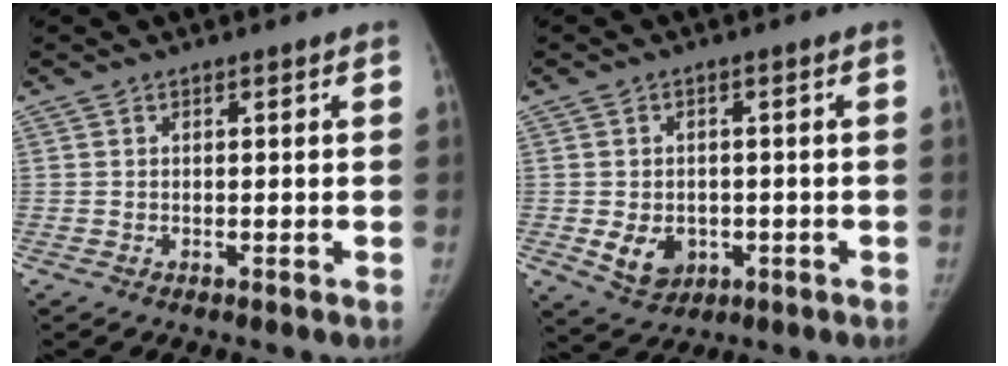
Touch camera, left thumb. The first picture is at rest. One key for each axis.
{"total": 6.2, "fx": -1.3, "fy": 4.9, "fz": 3.6, "tx": -0.038, "ty": -0.001, "tz": -0.007}